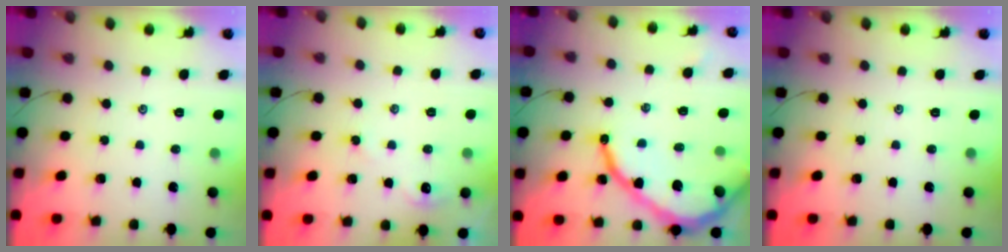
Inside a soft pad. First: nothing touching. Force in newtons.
{"total": 1.9, "press": 1.8, "slide": 0.3}
{"total": 17.2, "press": 17.1, "slide": 1.5}
{"total": 0.0}